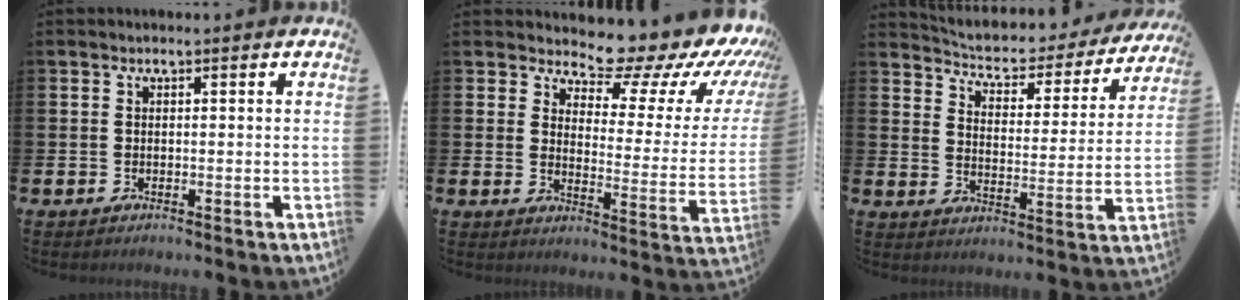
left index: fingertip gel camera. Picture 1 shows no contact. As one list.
[{"total": 9.5, "force": [8.6, 2.9, 2.8], "torque": [-0.054, -0.081, 0.136]}, {"total": 4.6, "force": [4.3, 1.4, 1.0], "torque": [-0.050, -0.036, 0.066]}]